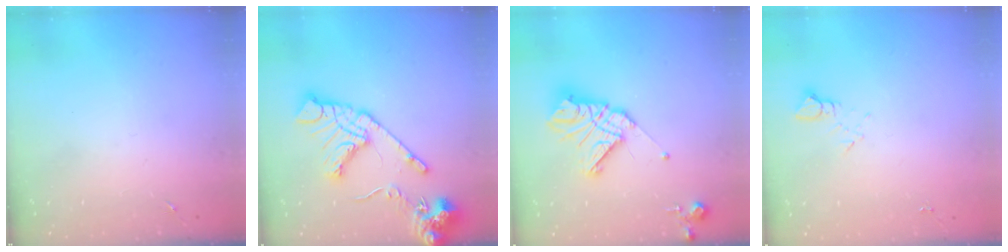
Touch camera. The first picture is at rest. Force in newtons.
{"total": 18.2, "press": 18.0, "slide": 2.5}
{"total": 14.7, "press": 14.6, "slide": 1.4}
{"total": 2.7, "press": 2.7, "slide": 0.2}